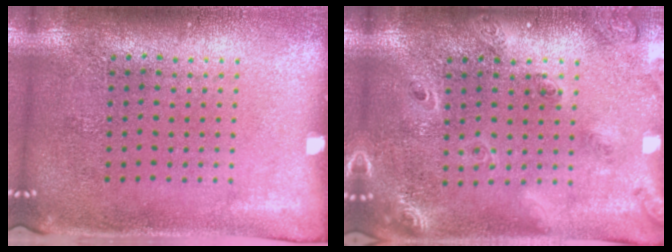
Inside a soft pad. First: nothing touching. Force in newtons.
{"total": 1.7, "press": 1.6, "slide": 0.8}